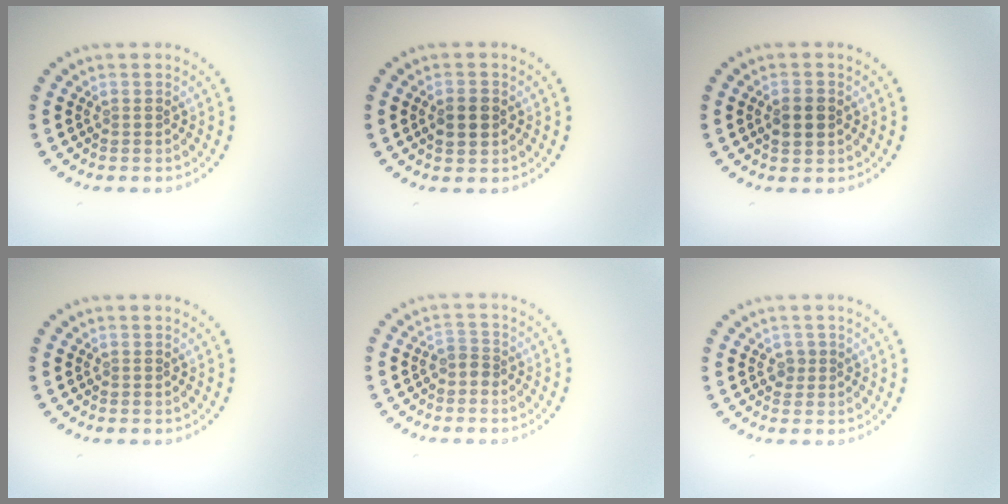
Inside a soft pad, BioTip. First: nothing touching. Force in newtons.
{"total": 2.5, "press": 2.5, "slide": 0.2}
{"total": 2.1, "press": 2.1, "slide": 0.1}
{"total": 0.0}
{"total": 1.2, "press": 1.0, "slide": 0.7}
{"total": 0.9, "press": 0.7, "slide": 0.4}